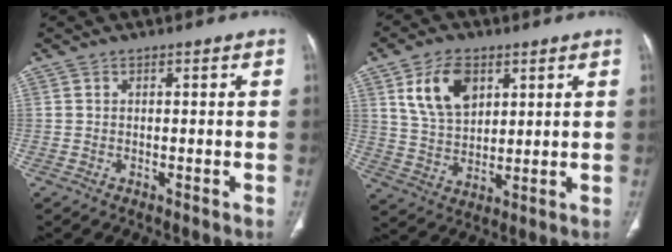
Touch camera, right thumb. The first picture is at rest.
{"total": 10.9, "force": [4.8, 6.8, 7.0], "torque": [-0.109, -0.017, 0.097]}